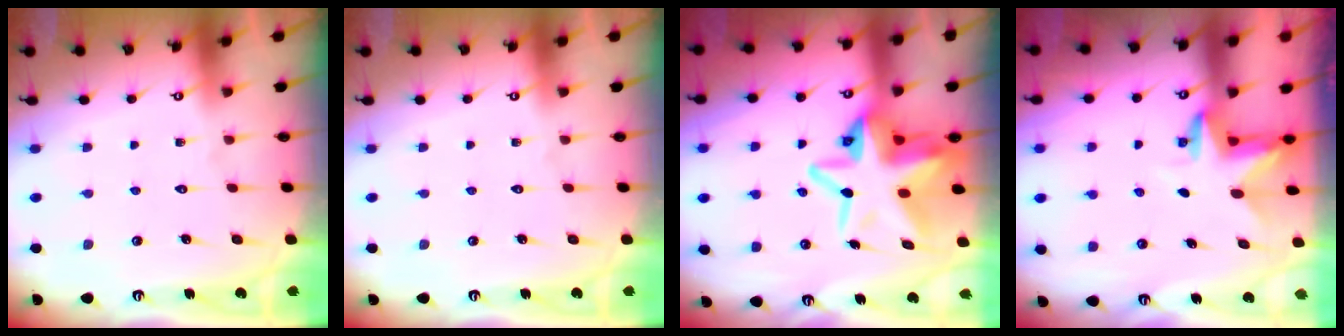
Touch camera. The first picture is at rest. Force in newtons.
{"total": 0.0}
{"total": 14.4, "press": 14.3, "slide": 1.9}
{"total": 3.3, "press": 3.3, "slide": 0.1}